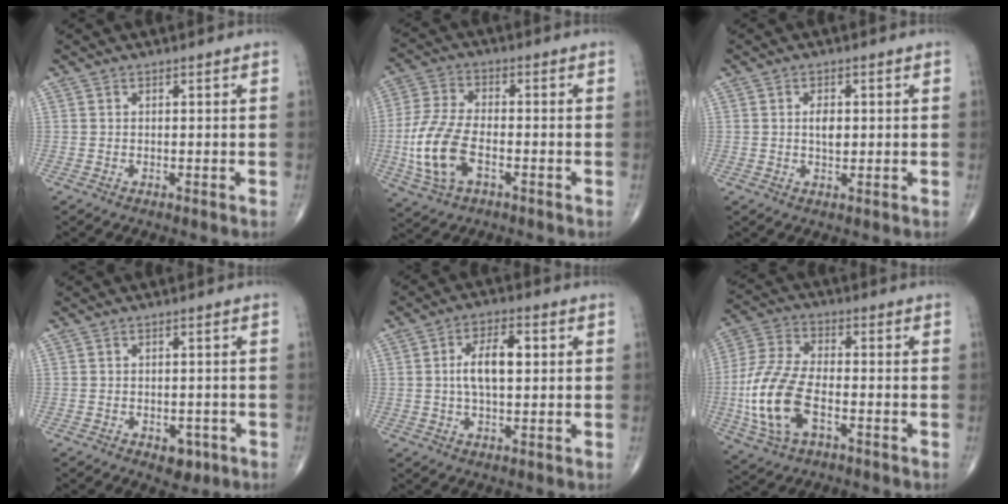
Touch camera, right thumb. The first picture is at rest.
{"total": 12.2, "force": [-3.2, 6.5, 9.9], "torque": [-0.218, 0.012, -0.060]}
{"total": 3.1, "force": [0.4, 1.7, 2.6], "torque": [-0.037, -0.001, 0.005]}
{"total": 3.5, "force": [-1.6, 2.3, 2.0], "torque": [-0.009, 0.004, -0.015]}
{"total": 8.1, "force": [1.0, 3.8, 7.1], "torque": [-0.125, 0.010, 0.013]}
{"total": 15.0, "force": [-3.9, 7.7, 12.3], "torque": [-0.272, 0.015, -0.073]}